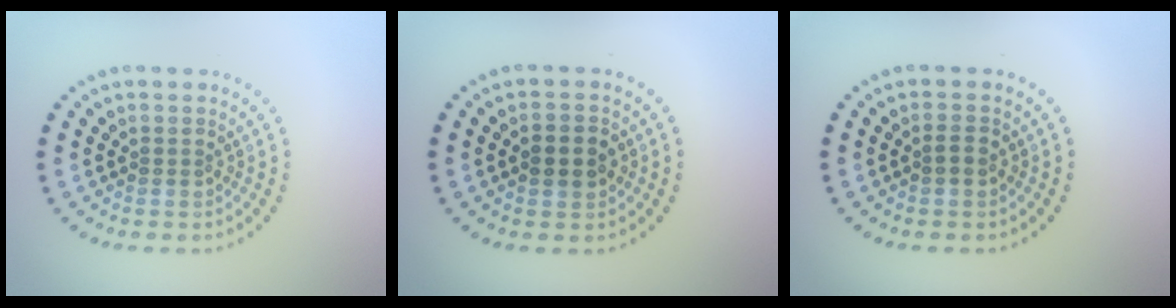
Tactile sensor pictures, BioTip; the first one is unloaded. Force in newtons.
{"total": 2.5, "press": 2.5, "slide": 0.2}
{"total": 1.2, "press": 1.2, "slide": 0.2}